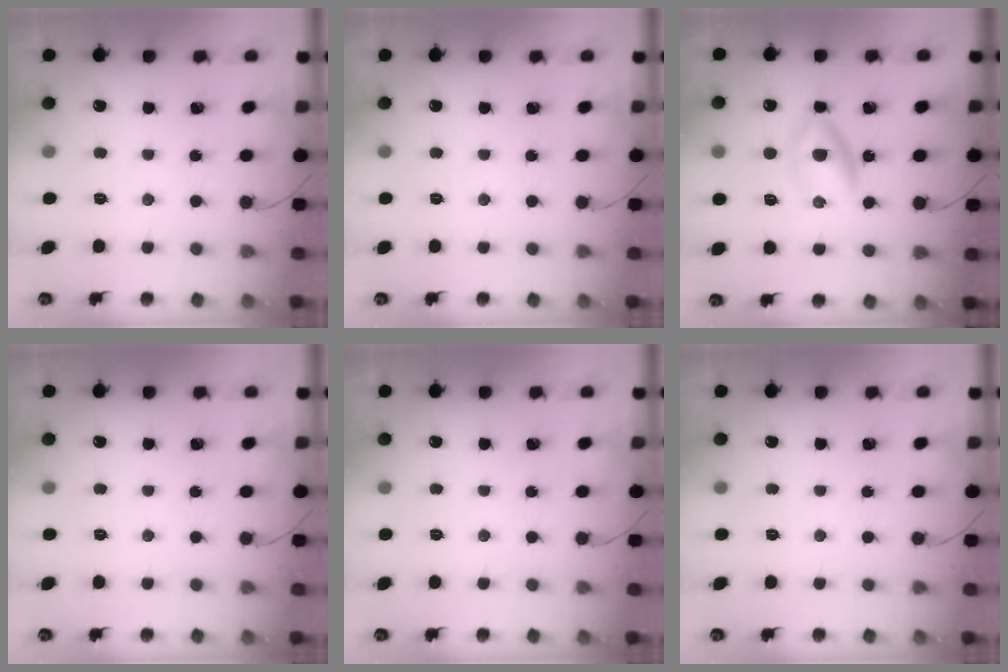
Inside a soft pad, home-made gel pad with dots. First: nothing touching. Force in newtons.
{"total": 0.0}
{"total": 4.2, "press": 4.1, "slide": 0.5}
{"total": 0.0}
{"total": 0.0}
{"total": 0.0}